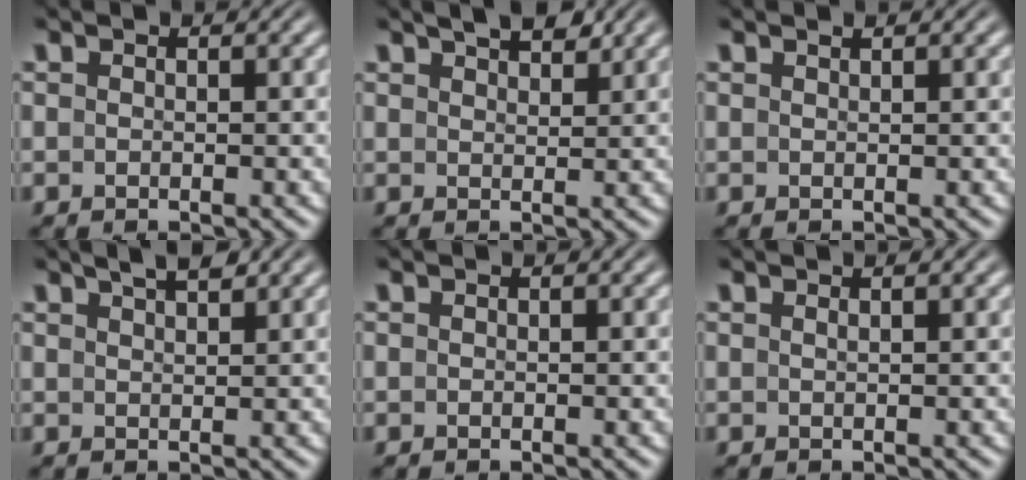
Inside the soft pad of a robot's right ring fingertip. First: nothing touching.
{"total": 3.4, "force": [2.8, 0.6, 1.7], "torque": [-0.010, 0.000, 0.050]}
{"total": 0.7, "force": [0.4, -0.6, -0.1], "torque": [0.004, -0.004, 0.012]}
{"total": 2.8, "force": [2.3, 0.1, 1.6], "torque": [-0.013, 0.002, 0.044]}
{"total": 0.0}
{"total": 0.7, "force": [0.1, -0.7, 0.2], "torque": [-0.003, -0.004, 0.008]}